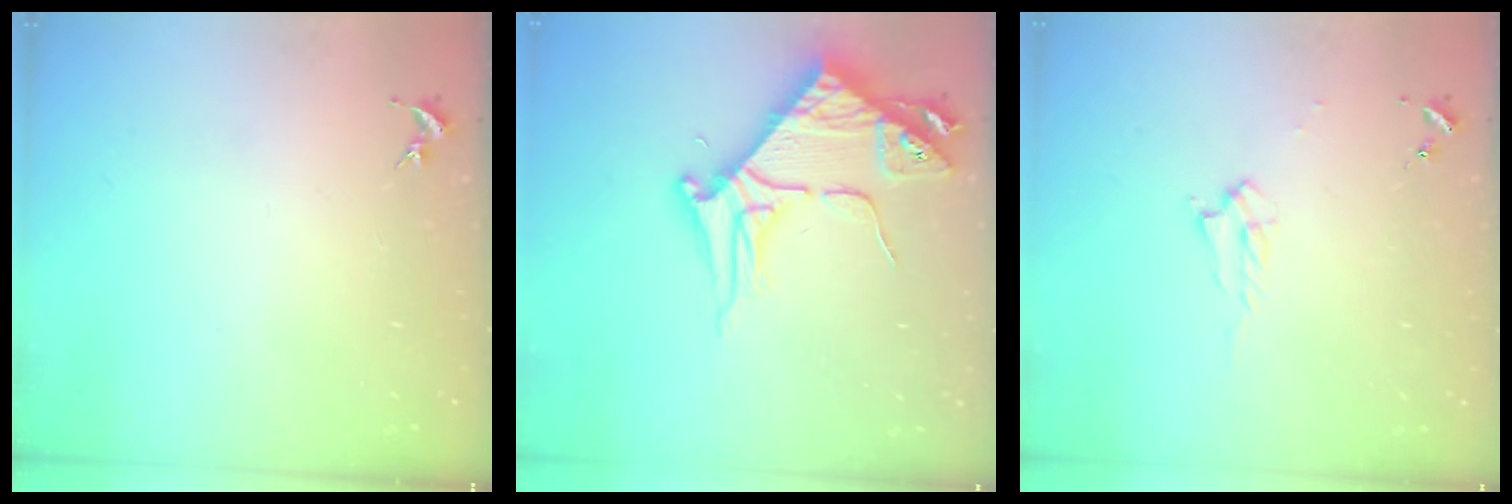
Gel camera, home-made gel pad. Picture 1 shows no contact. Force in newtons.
{"total": 9.4, "press": 9.3, "slide": 1.1}
{"total": 1.7, "press": 1.6, "slide": 0.2}